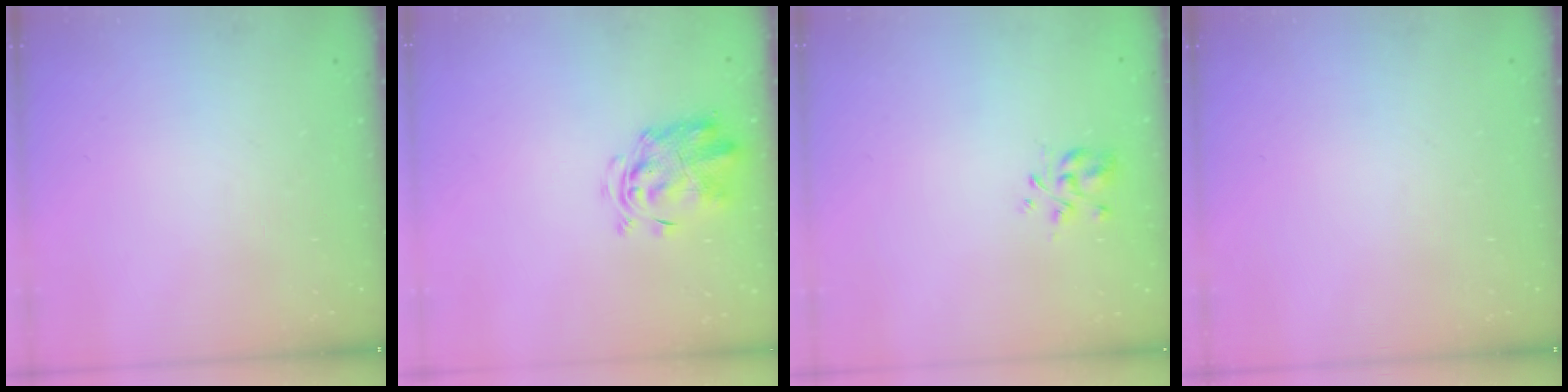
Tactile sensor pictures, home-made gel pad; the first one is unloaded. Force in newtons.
{"total": 3.0, "press": 2.9, "slide": 0.6}
{"total": 4.1, "press": 3.9, "slide": 1.4}
{"total": 0.0}